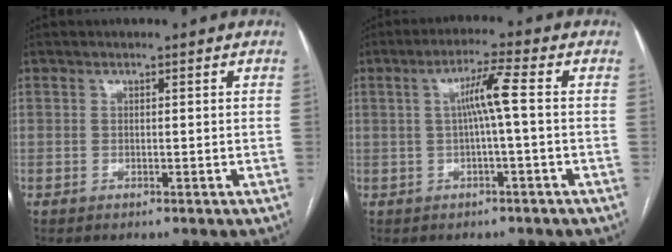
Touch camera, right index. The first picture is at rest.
{"total": 5.0, "force": [0.2, -0.7, 4.9], "torque": [-0.086, 0.012, 0.007]}